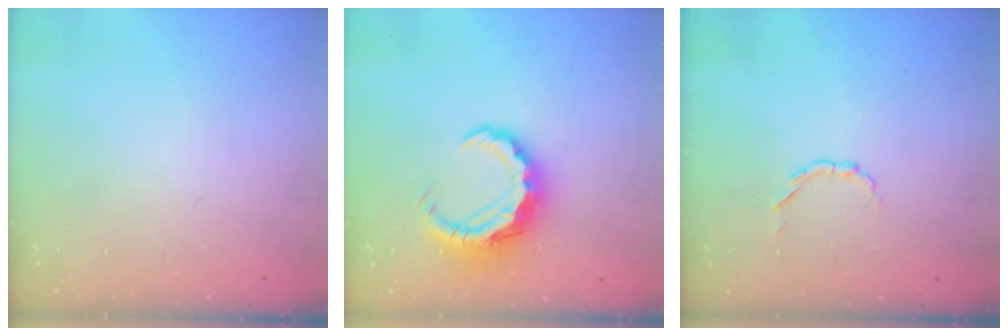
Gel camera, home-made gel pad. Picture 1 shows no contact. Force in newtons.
{"total": 8.5, "press": 8.4, "slide": 1.0}
{"total": 2.3, "press": 2.2, "slide": 0.8}